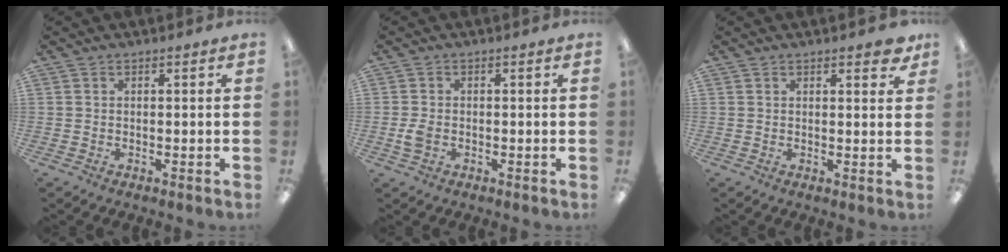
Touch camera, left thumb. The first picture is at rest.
{"total": 3.0, "force": [-0.7, 2.0, 2.2], "torque": [-0.045, 0.002, -0.012]}
{"total": 3.1, "force": [2.2, 0.9, 1.9], "torque": [-0.019, -0.007, 0.034]}